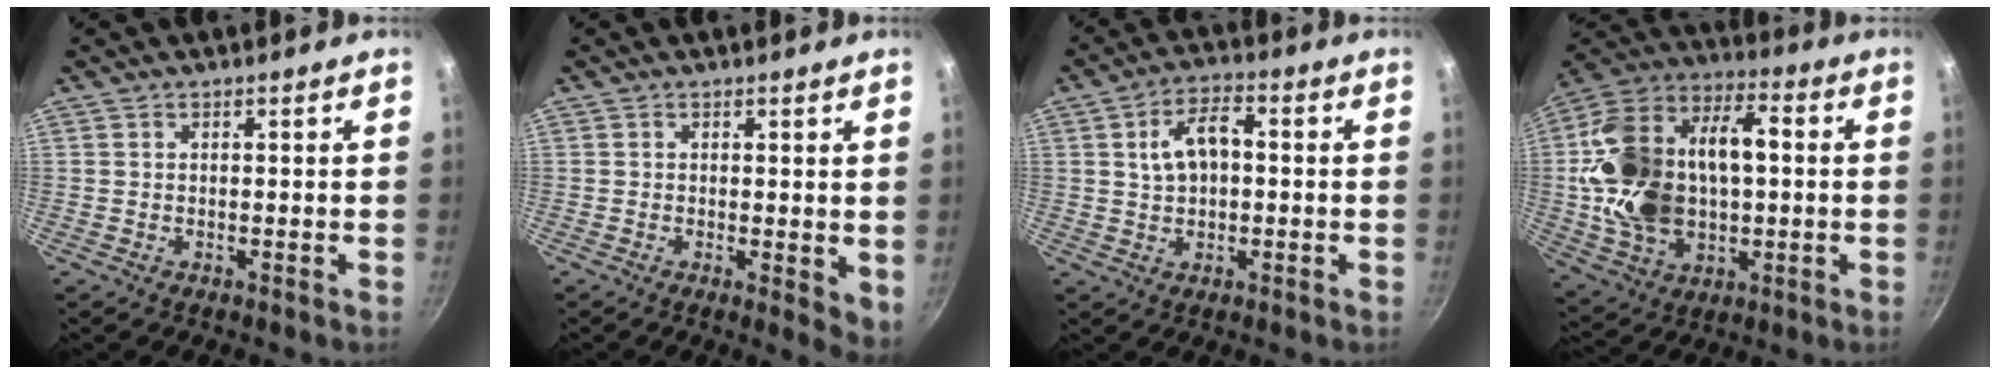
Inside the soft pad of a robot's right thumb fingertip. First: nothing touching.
{"total": 3.8, "force": [0.2, 1.3, 3.5], "torque": [-0.047, -0.012, 0.003]}
{"total": 7.4, "force": [0.9, 4.4, 5.9], "torque": [-0.098, 0.018, 0.012]}
{"total": 25.3, "force": [0.9, 15.3, 20.2], "torque": [-0.380, 0.019, 0.019]}